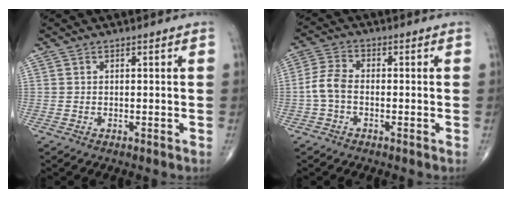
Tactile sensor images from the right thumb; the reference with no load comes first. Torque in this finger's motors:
{"motor_torque": [-0.03, 0.06, 0.39, -0.26, 0.03]}